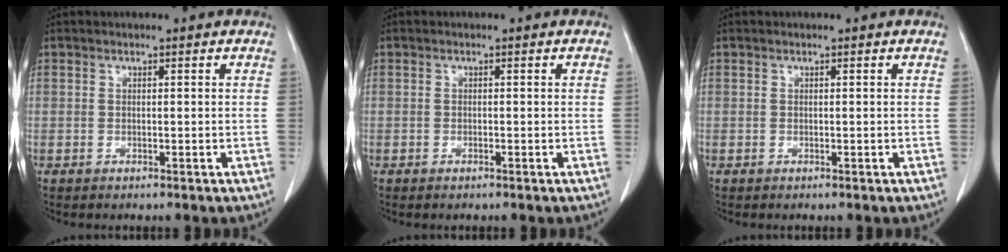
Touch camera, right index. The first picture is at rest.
{"total": 0.5, "force": [-0.5, 0.1, 0.2], "torque": [-0.003, -0.001, -0.009]}
{"total": 0.0}